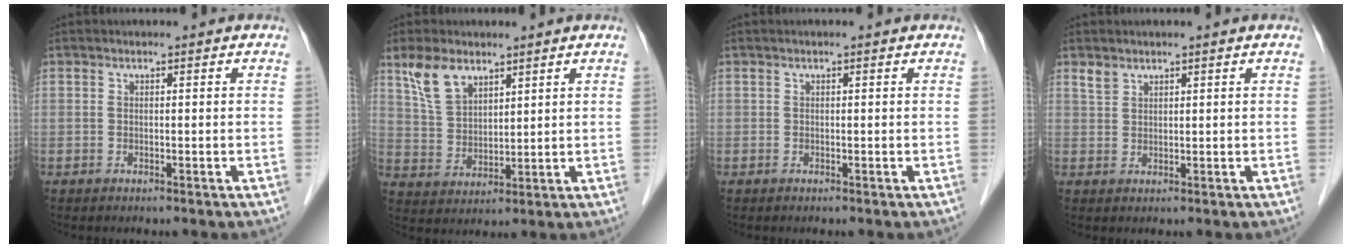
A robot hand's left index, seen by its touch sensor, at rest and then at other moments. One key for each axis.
{"total": 6.2, "fx": 4.4, "fy": 3.2, "fz": 2.9, "tx": -0.070, "ty": 0.010, "tz": 0.100}
{"total": 0.0}
{"total": 1.8, "fx": 1.5, "fy": 0.9, "fz": 0.4, "tx": -0.011, "ty": 0.008, "tz": 0.034}